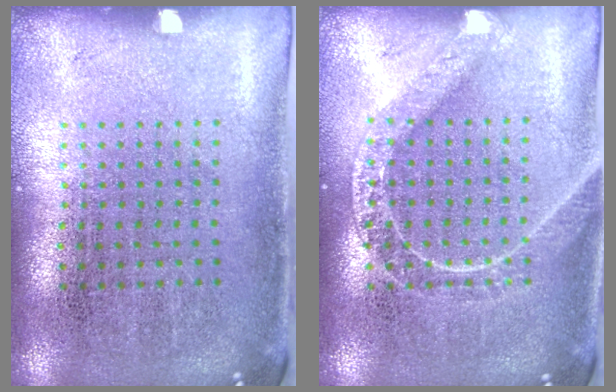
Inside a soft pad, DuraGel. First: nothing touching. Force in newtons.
{"total": 2.2, "press": 2.1, "slide": 0.3}